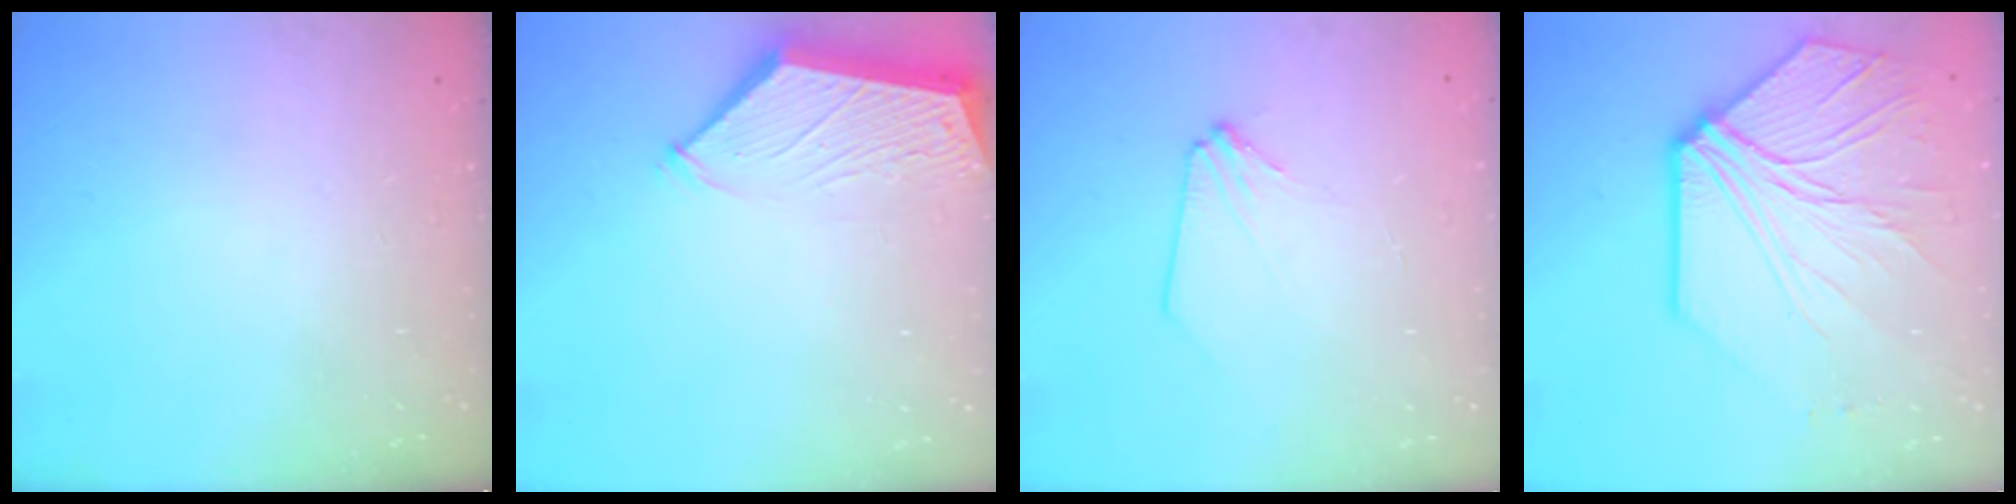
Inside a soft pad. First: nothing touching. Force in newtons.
{"total": 3.6, "press": 3.6, "slide": 0.6}
{"total": 2.6, "press": 2.5, "slide": 0.4}
{"total": 13.5, "press": 13.4, "slide": 1.8}